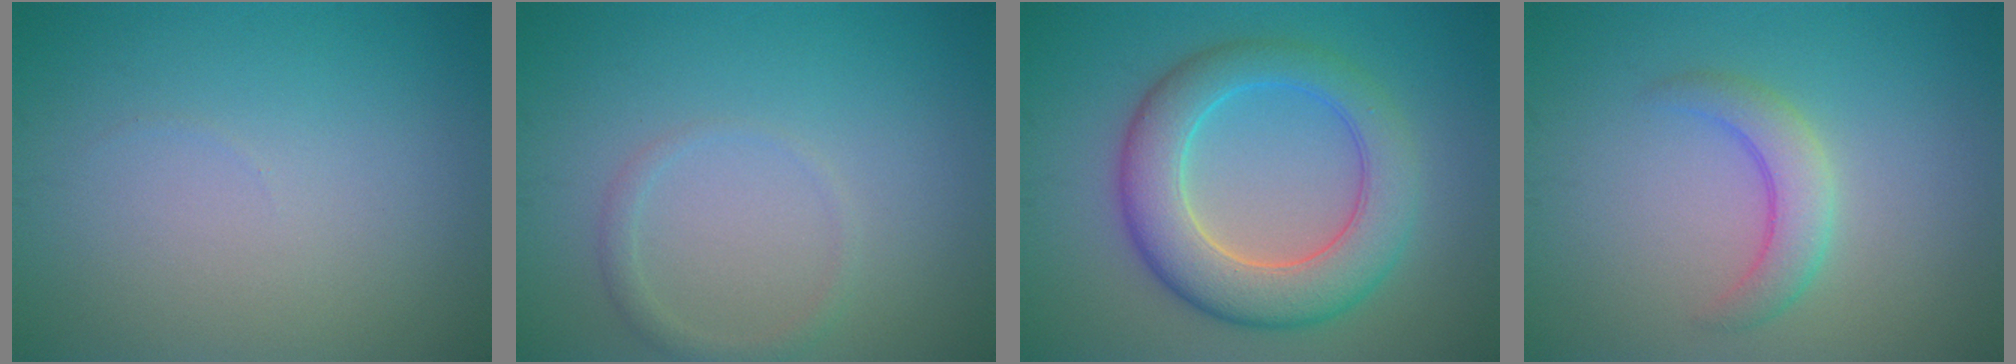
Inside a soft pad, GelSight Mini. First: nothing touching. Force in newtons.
{"total": 1.3, "press": 1.3, "slide": 0.0}
{"total": 7.7, "press": 7.7, "slide": 0.3}
{"total": 2.9, "press": 2.9, "slide": 0.1}